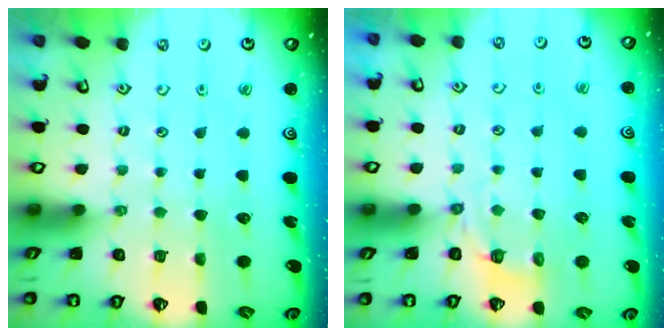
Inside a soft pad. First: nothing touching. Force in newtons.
{"total": 2.9, "press": 2.0, "slide": 2.1}